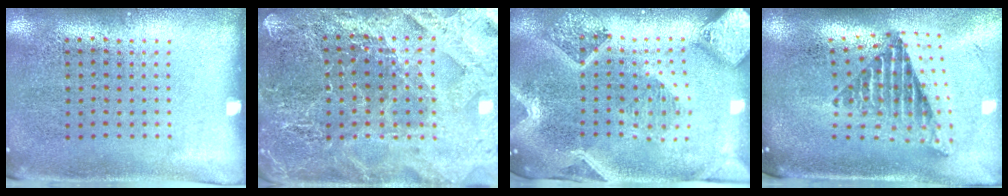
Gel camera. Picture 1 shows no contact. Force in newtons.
{"total": 4.1, "press": 3.9, "slide": 1.1}
{"total": 3.8, "press": 3.0, "slide": 2.2}
{"total": 2.4, "press": 1.6, "slide": 1.9}